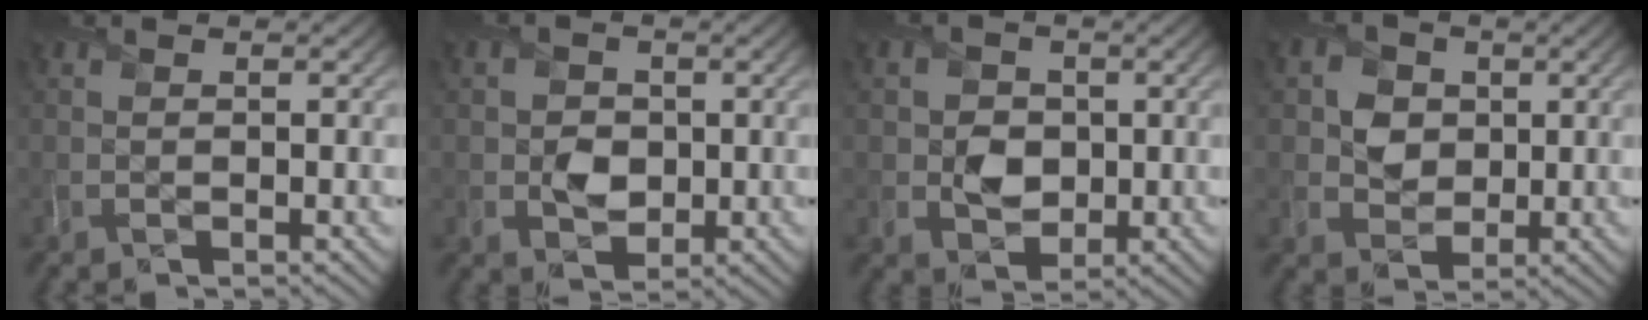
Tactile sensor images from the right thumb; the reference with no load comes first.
{"total": 3.4, "force": [-0.3, 3.0, 1.6], "torque": [-0.032, -0.008, -0.009]}
{"total": 4.0, "force": [-0.1, 3.6, 1.8], "torque": [-0.041, -0.007, -0.008]}
{"total": 4.6, "force": [0.7, 4.1, 1.9], "torque": [-0.047, -0.001, -0.001]}